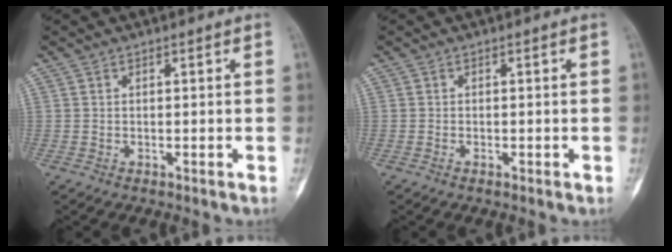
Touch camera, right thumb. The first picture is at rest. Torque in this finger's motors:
{"motor_torque": [-0.37, -0.11, -0.14, 0.02, -0.06]}